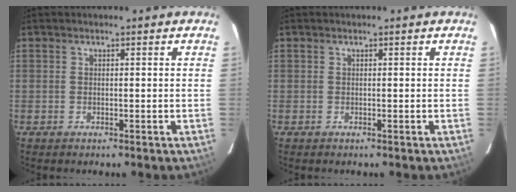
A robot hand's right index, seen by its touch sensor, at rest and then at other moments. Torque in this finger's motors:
{"motor_torque": [0.00, 0.00, 0.01, 0.00]}